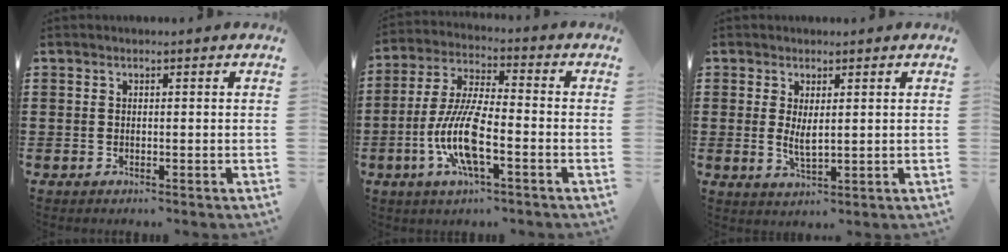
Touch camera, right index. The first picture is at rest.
{"total": 10.2, "force": [-3.5, 2.7, 9.2], "torque": [-0.211, -0.013, -0.073]}
{"total": 3.0, "force": [0.7, 1.0, 2.7], "torque": [-0.046, -0.002, 0.011]}